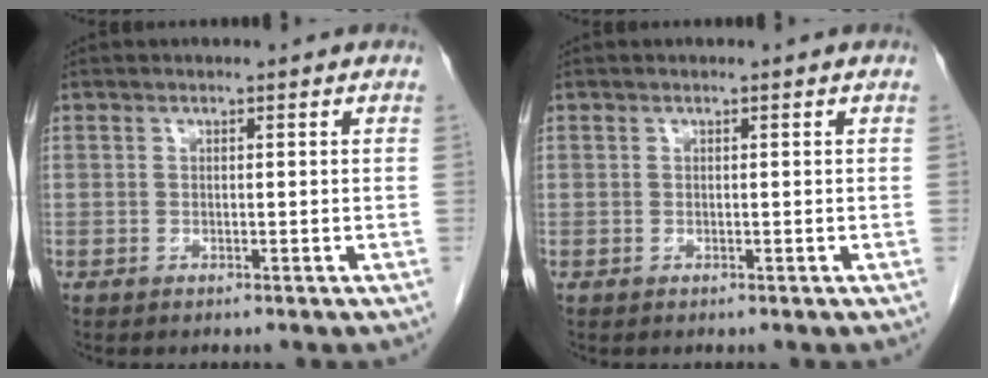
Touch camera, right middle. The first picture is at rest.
{"total": 0.0}